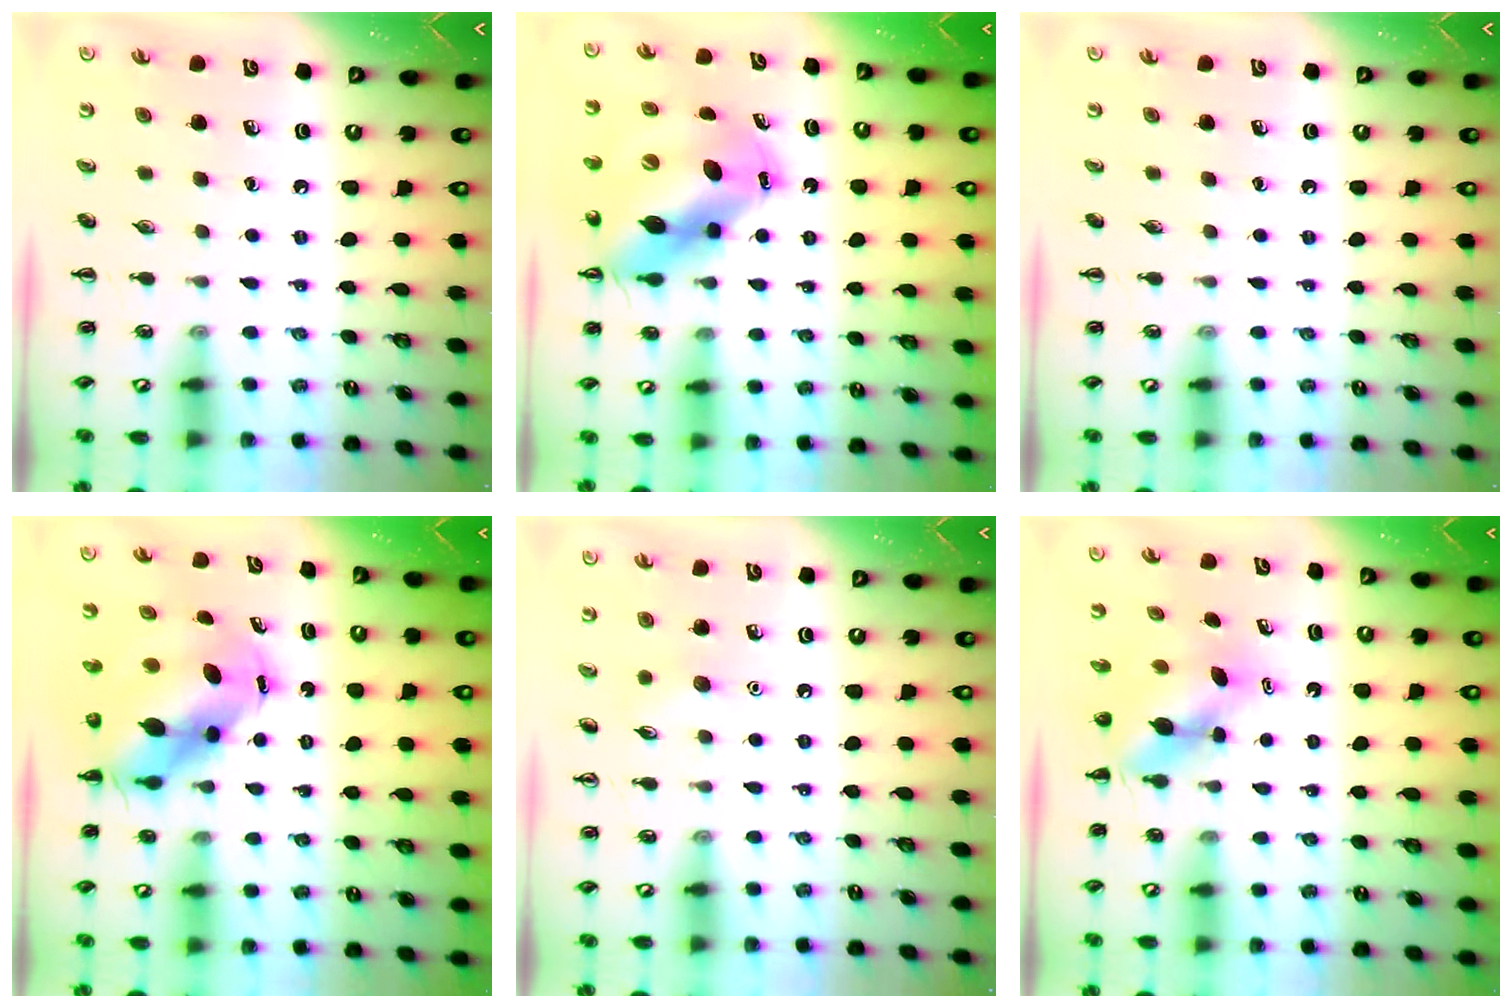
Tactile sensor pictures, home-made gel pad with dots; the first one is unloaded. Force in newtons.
{"total": 12.9, "press": 12.3, "slide": 3.9}
{"total": 0.0}
{"total": 10.0, "press": 9.6, "slide": 3.1}
{"total": 4.9, "press": 4.7, "slide": 1.5}
{"total": 5.2, "press": 5.1, "slide": 0.7}